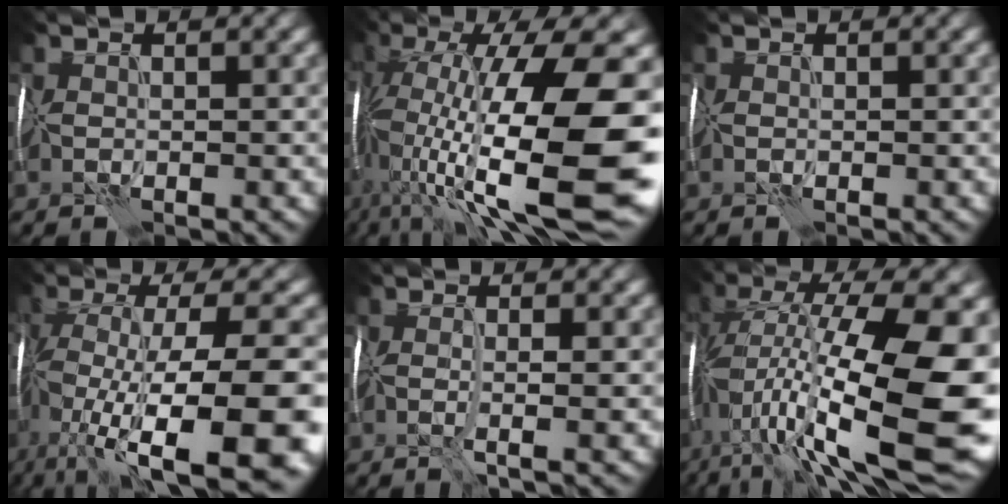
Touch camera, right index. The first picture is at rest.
{"total": 18.5, "force": [-2.9, 6.4, 17.1], "torque": [-0.303, 0.002, -0.053]}
{"total": 0.0}
{"total": 16.6, "force": [-7.4, 4.9, 14.0], "torque": [-0.246, -0.001, -0.108]}
{"total": 2.2, "force": [-0.1, 0.4, 2.2], "torque": [-0.031, -0.002, -0.004]}
{"total": 18.4, "force": [-3.1, 6.8, 16.9], "torque": [-0.302, 0.019, -0.058]}